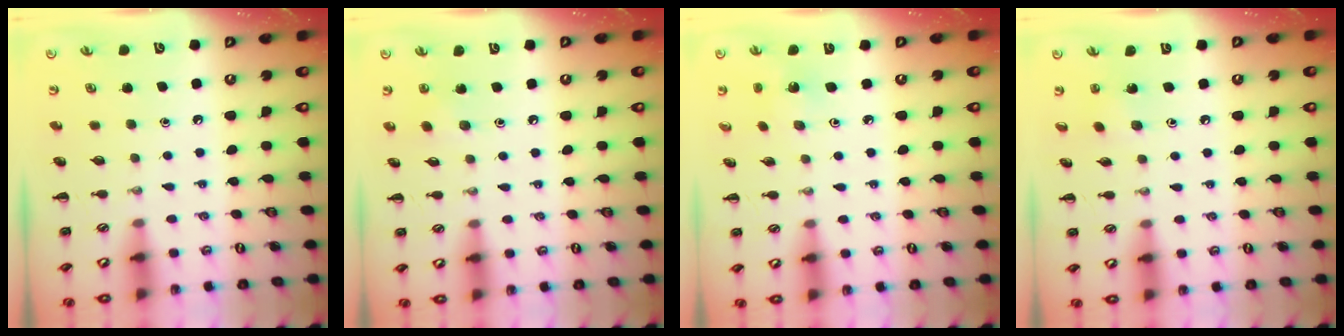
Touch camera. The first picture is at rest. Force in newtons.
{"total": 2.1, "press": 2.0, "slide": 0.8}
{"total": 1.7, "press": 1.5, "slide": 0.7}
{"total": 1.9, "press": 1.8, "slide": 0.6}